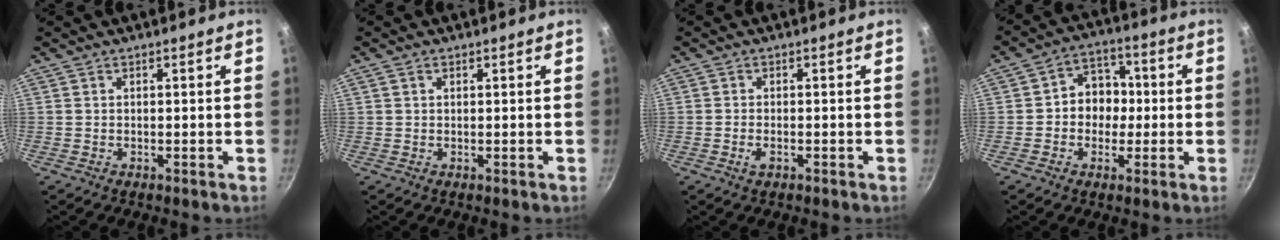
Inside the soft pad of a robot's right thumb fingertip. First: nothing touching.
{"total": 0.9, "force": [0.4, 0.6, 0.5], "torque": [-0.008, 0.001, 0.008]}
{"total": 1.6, "force": [-0.8, 0.7, 1.3], "torque": [-0.031, 0.001, -0.017]}
{"total": 8.4, "force": [-0.3, 7.2, 4.3], "torque": [-0.012, 0.021, -0.016]}